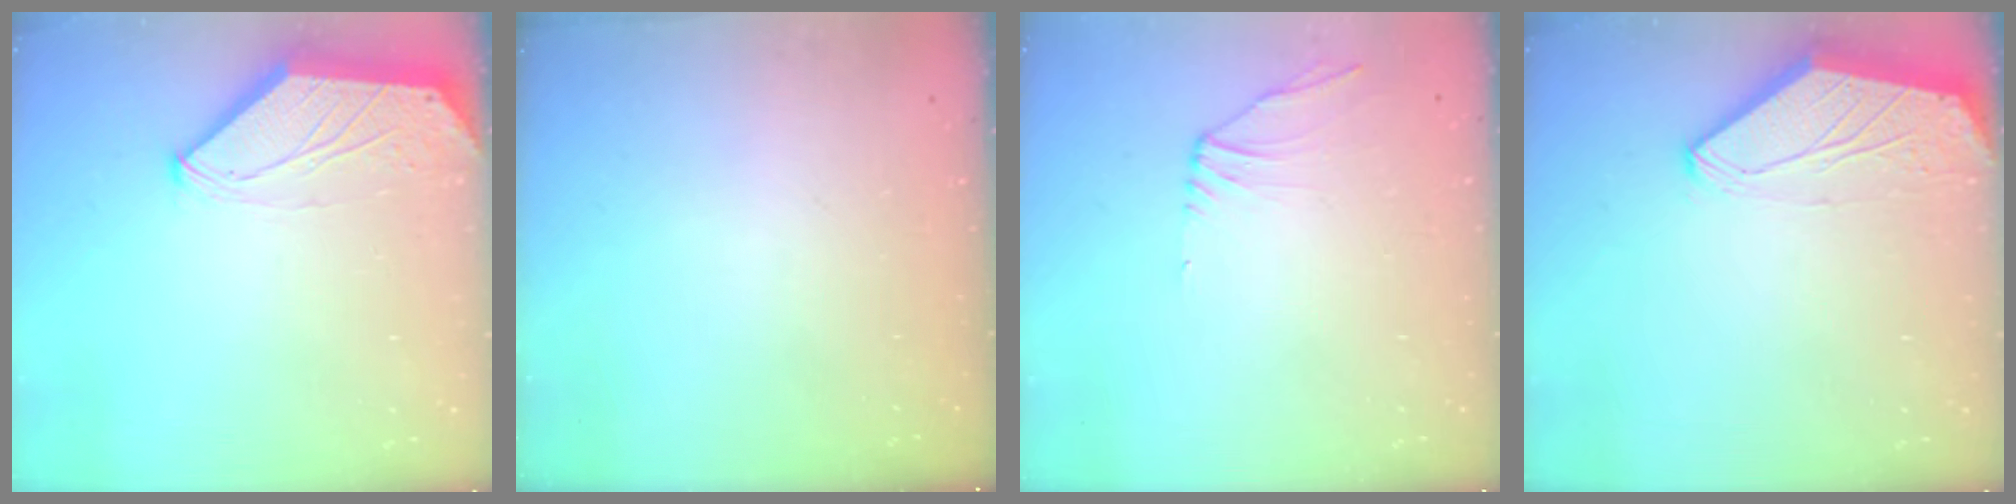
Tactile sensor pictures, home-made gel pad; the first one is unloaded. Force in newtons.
{"total": 0.0}
{"total": 2.3, "press": 2.3, "slide": 0.6}
{"total": 0.0}